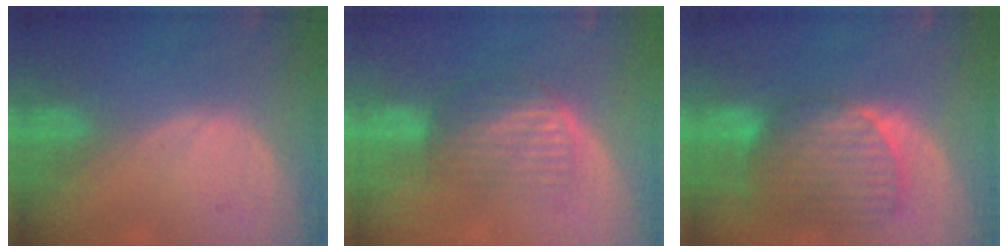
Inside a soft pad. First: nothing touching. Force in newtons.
{"total": 6.0, "press": 5.8, "slide": 1.6}
{"total": 10.0, "press": 8.6, "slide": 5.0}